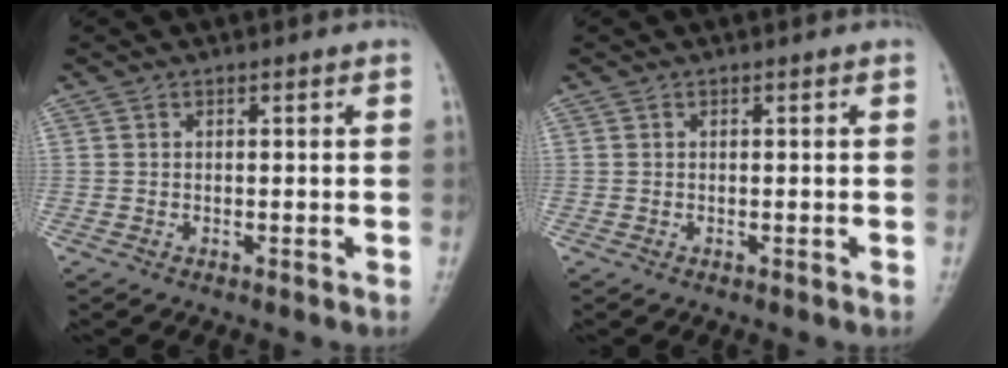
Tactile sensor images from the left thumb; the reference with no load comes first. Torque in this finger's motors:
{"motor_torque": [0.01, 0.01, -0.04, -0.02, 0.01]}